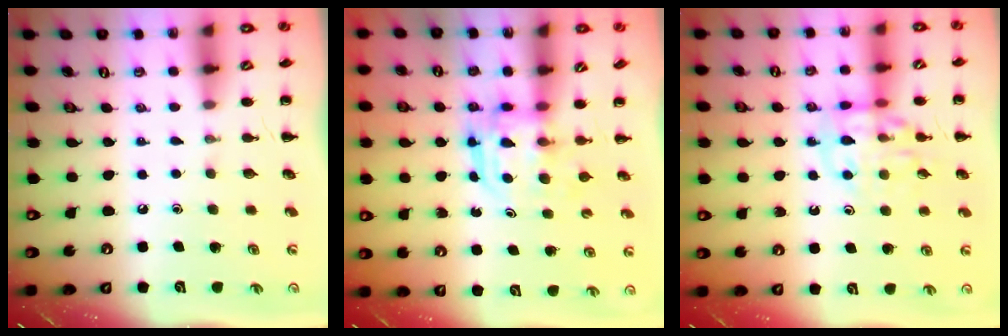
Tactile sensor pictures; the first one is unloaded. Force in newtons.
{"total": 3.1, "press": 3.1, "slide": 0.2}
{"total": 11.6, "press": 11.5, "slide": 1.5}